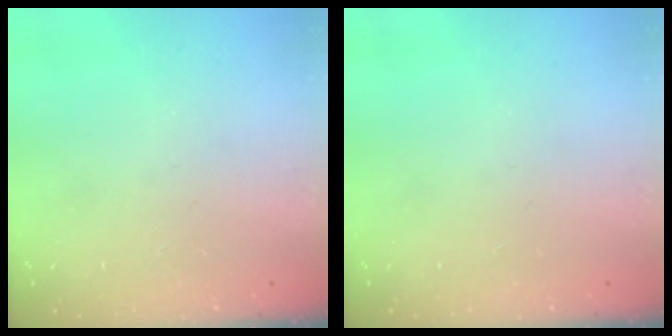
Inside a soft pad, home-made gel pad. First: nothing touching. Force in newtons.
{"total": 0.0}